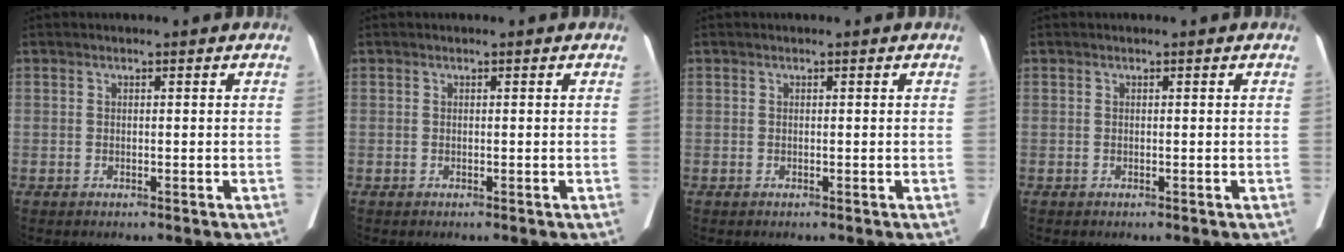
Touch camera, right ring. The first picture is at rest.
{"total": 0.0}
{"total": 0.0}
{"total": 0.0}